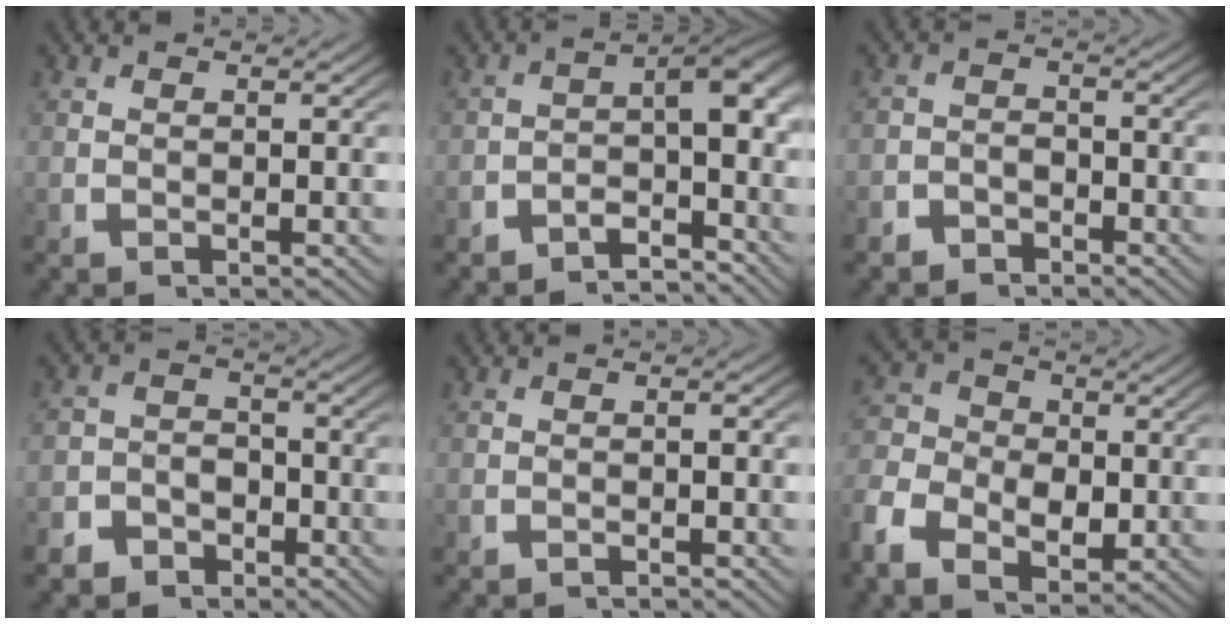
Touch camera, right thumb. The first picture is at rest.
{"total": 6.0, "force": [-2.1, 3.1, 4.7], "torque": [-0.050, -0.008, -0.041]}
{"total": 2.9, "force": [-2.6, 1.4, 0.1], "torque": [0.008, -0.013, -0.044]}
{"total": 4.9, "force": [-3.4, 3.4, 0.9], "torque": [0.008, -0.021, -0.057]}
{"total": 1.0, "force": [-0.9, 0.2, 0.4], "torque": [-0.005, 0.001, -0.018]}
{"total": 7.2, "force": [-0.9, 5.5, 4.5], "torque": [-0.086, -0.016, -0.018]}